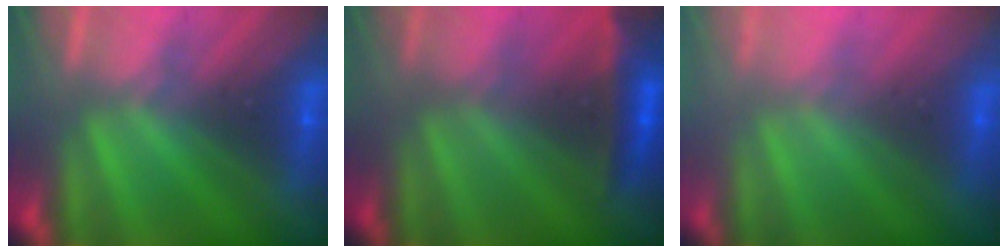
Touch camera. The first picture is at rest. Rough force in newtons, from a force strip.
{"total": 2.4}
{"total": 2.9}